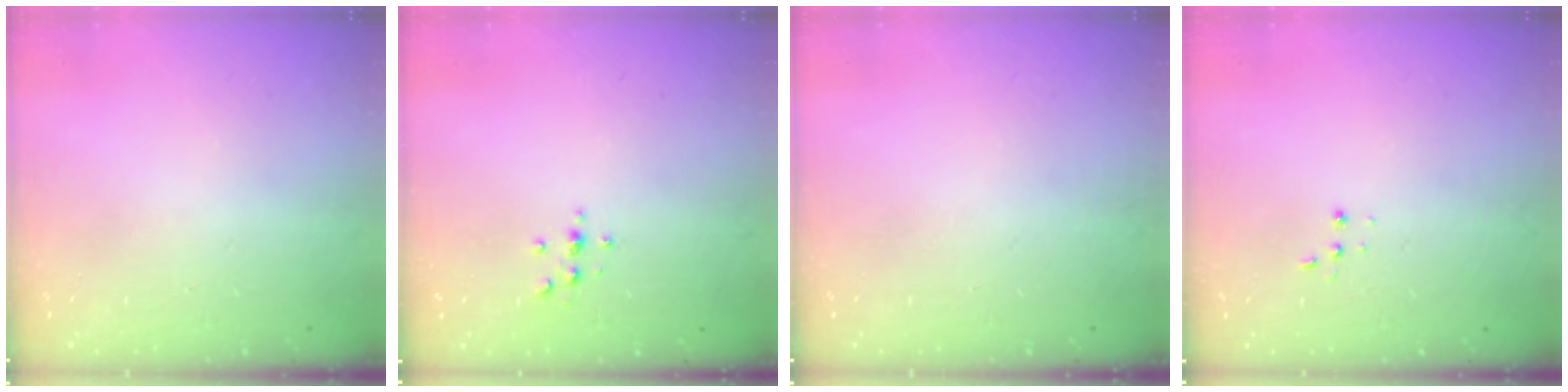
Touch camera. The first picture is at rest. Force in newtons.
{"total": 2.2, "press": 2.1, "slide": 0.2}
{"total": 0.0}
{"total": 2.7, "press": 2.7, "slide": 0.5}